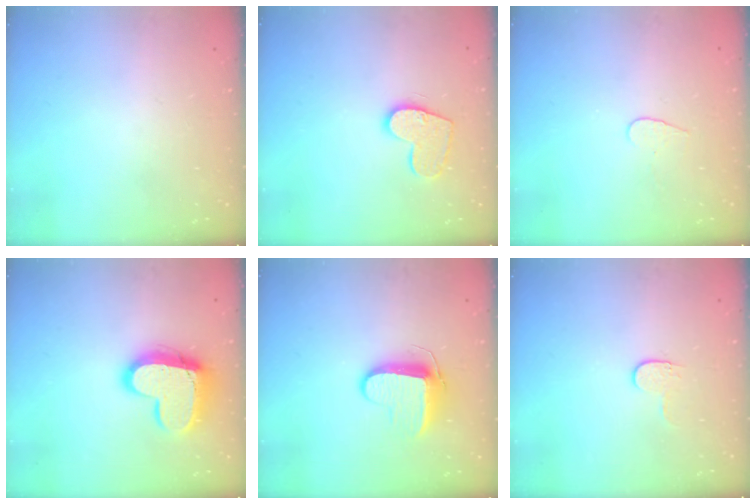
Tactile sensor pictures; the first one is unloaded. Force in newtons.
{"total": 11.4, "press": 11.3, "slide": 0.6}
{"total": 4.0, "press": 4.0, "slide": 0.4}
{"total": 16.6, "press": 16.5, "slide": 1.4}
{"total": 9.0, "press": 9.0, "slide": 0.5}
{"total": 3.9, "press": 3.8, "slide": 0.5}